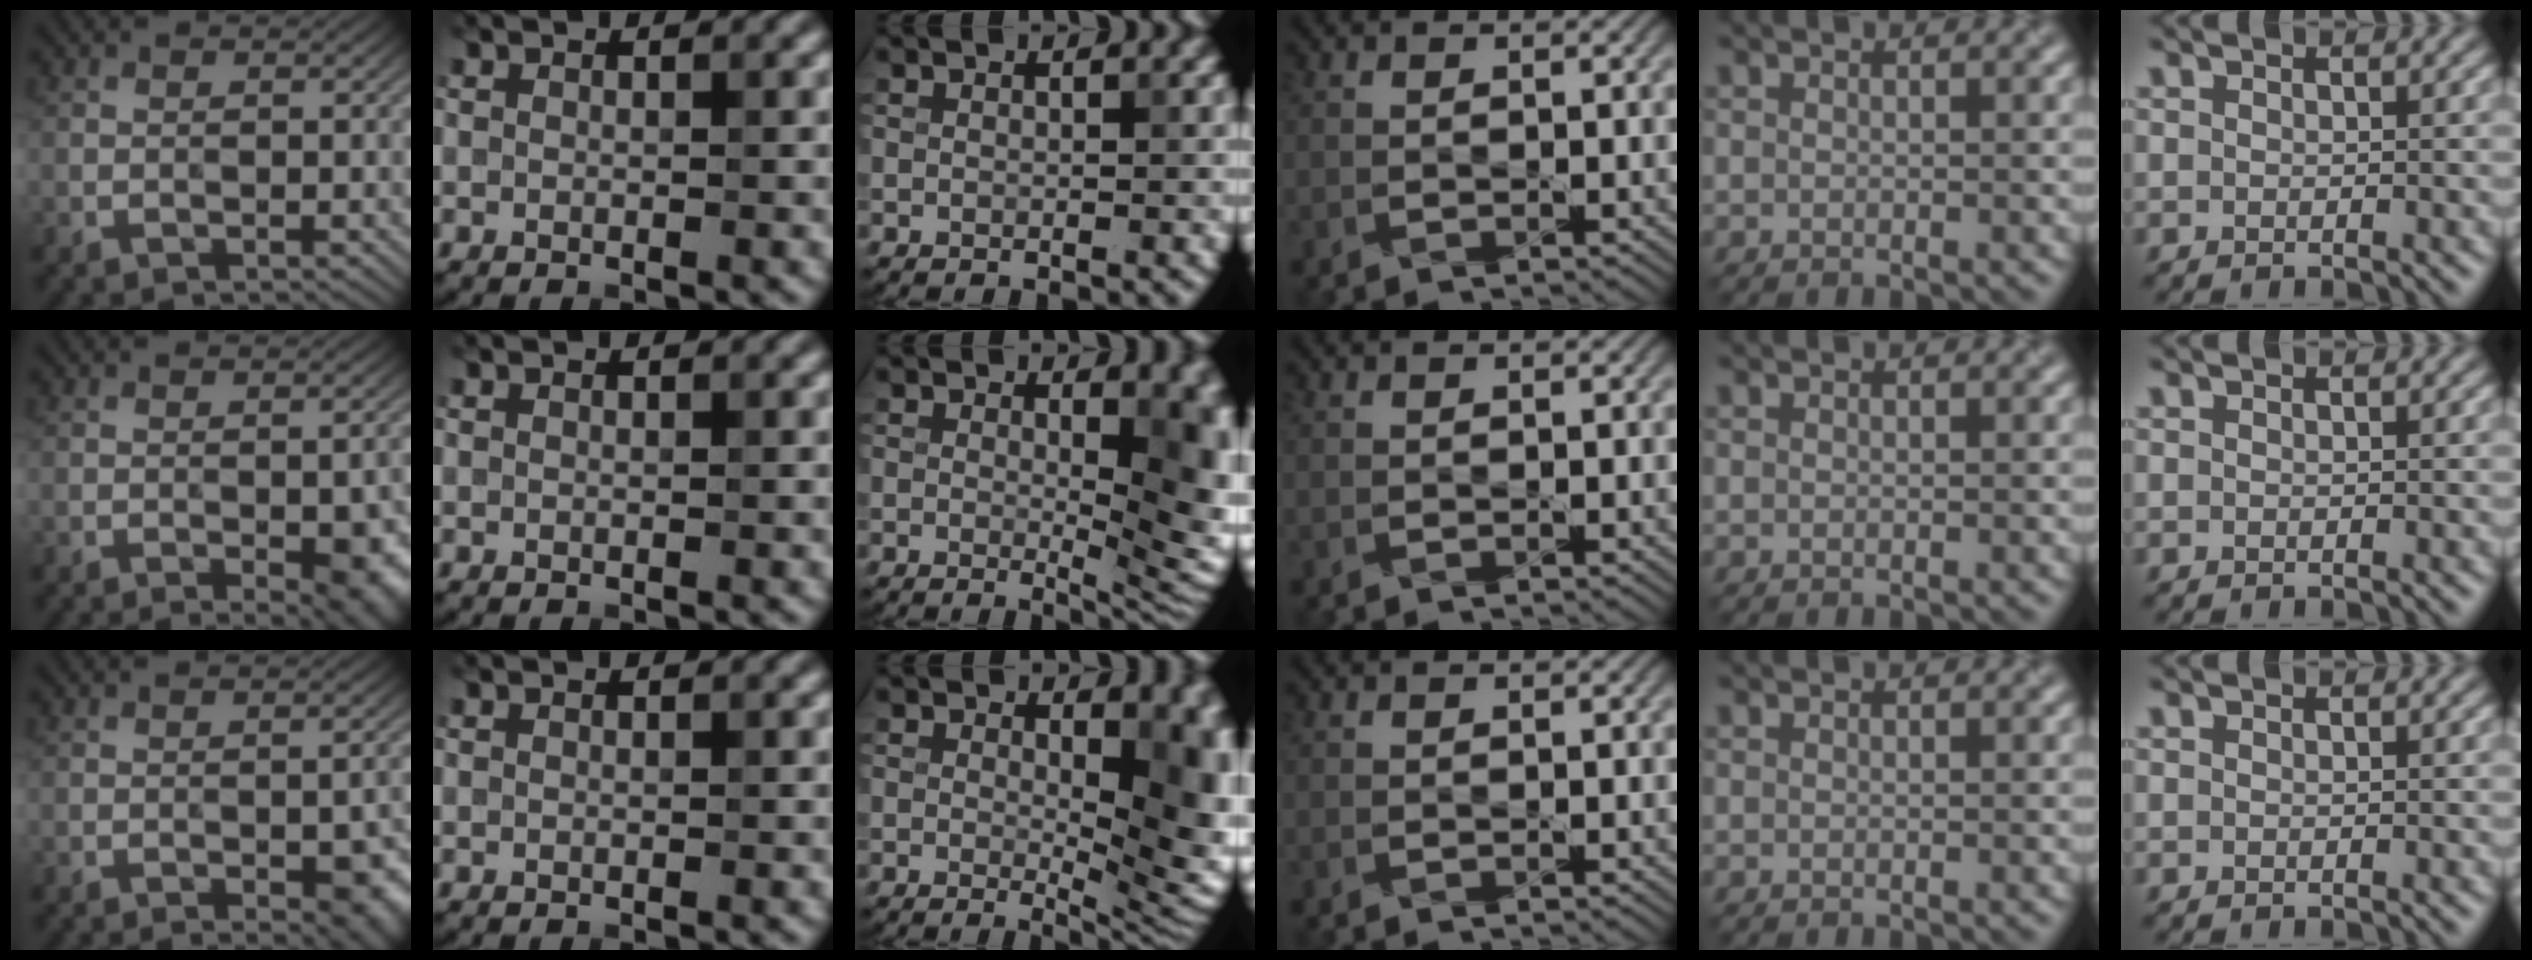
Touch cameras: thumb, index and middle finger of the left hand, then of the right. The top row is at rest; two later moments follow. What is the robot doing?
{"motion": "pour", "object": "plastic test tube"}